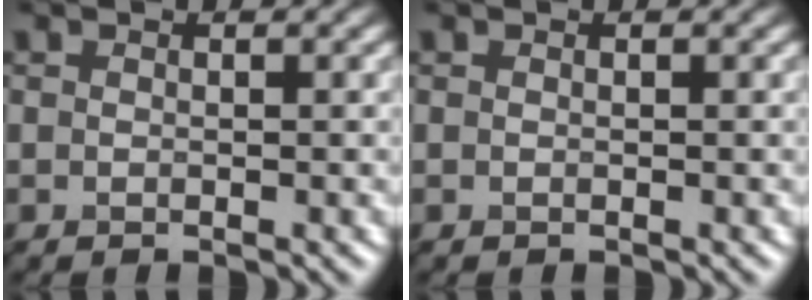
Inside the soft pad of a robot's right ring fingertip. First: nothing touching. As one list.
[{"total": 0.0}]